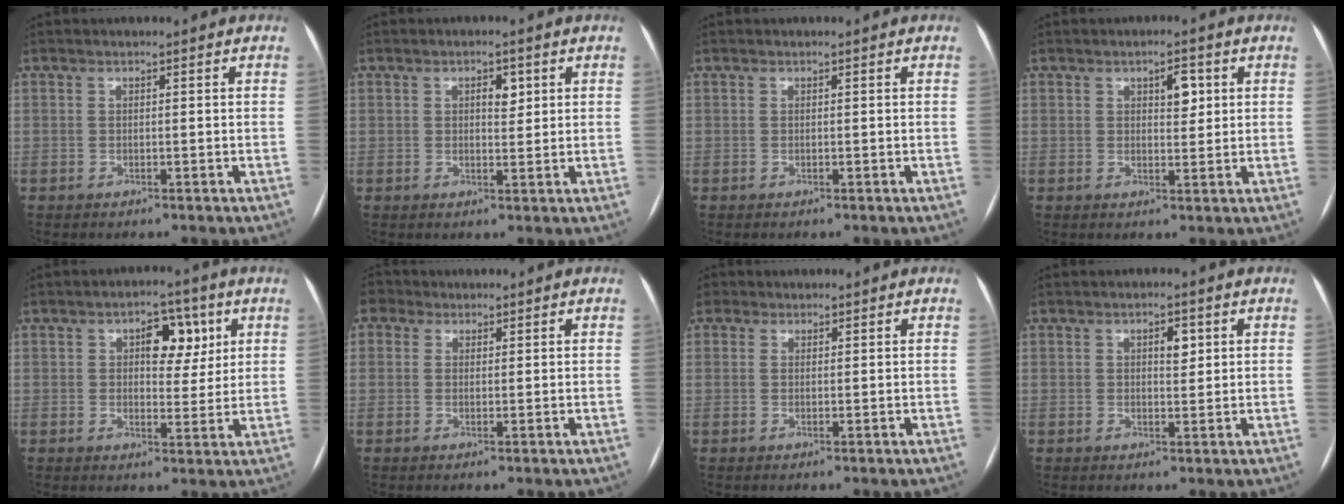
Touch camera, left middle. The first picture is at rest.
{"total": 2.6, "force": [1.0, 1.3, 2.0], "torque": [-0.028, 0.003, 0.015]}
{"total": 0.0}
{"total": 3.3, "force": [1.2, 1.5, 2.6], "torque": [-0.038, 0.005, 0.019]}
{"total": 6.6, "force": [2.6, 3.6, 4.8], "torque": [-0.061, 0.017, 0.037]}
{"total": 1.8, "force": [1.0, 1.4, -0.2], "torque": [0.008, 0.011, 0.015]}
{"total": 0.8, "force": [0.4, 0.5, -0.6], "torque": [0.024, -0.001, 0.000]}
{"total": 2.6, "force": [1.0, 1.1, 2.1], "torque": [-0.030, 0.001, 0.014]}